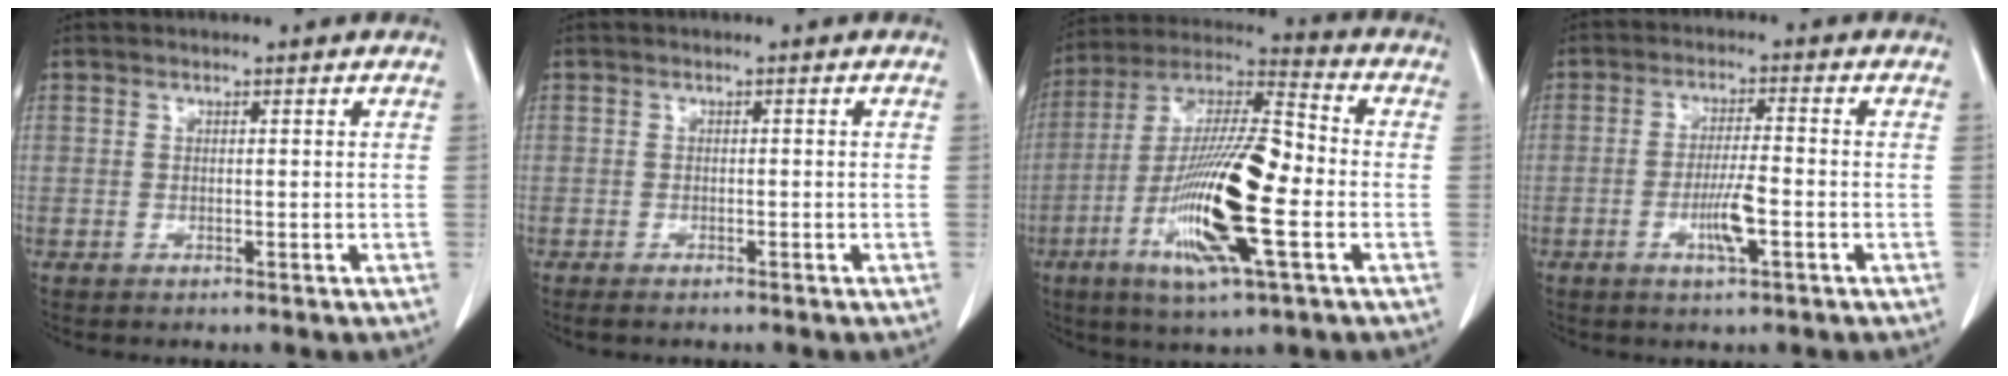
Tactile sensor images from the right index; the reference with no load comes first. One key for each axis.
{"total": 1.2, "fx": -0.9, "fy": 0.2, "fz": 0.8, "tx": -0.017, "ty": -0.003, "tz": -0.016}
{"total": 19.1, "fx": -4.7, "fy": 2.6, "fz": 18.3, "tx": -0.357, "ty": -0.009, "tz": -0.088}
{"total": 5.5, "fx": -1.9, "fy": 0.4, "fz": 5.1, "tx": -0.096, "ty": -0.006, "tz": -0.036}